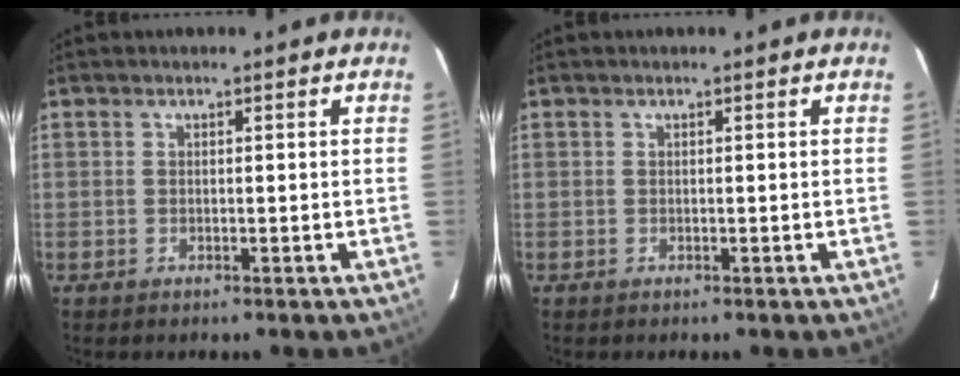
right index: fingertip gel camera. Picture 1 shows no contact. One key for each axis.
{"total": 0.0}